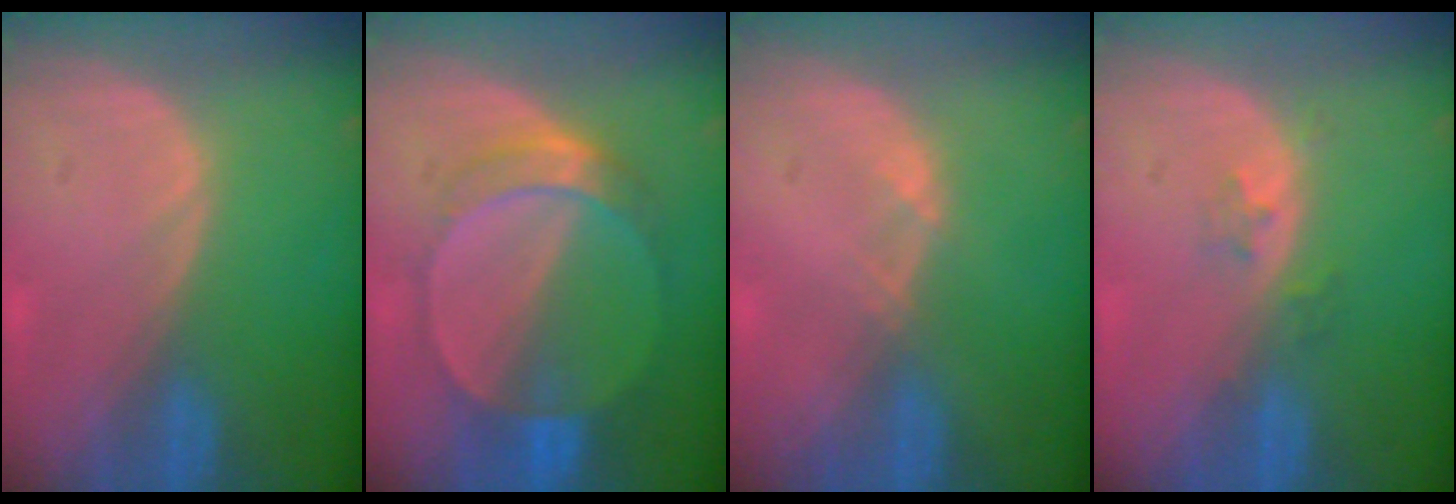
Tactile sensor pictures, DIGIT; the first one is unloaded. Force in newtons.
{"total": 7.5, "press": 6.6, "slide": 3.5}
{"total": 0.8, "press": 0.8, "slide": 0.1}
{"total": 2.1, "press": 1.8, "slide": 1.2}